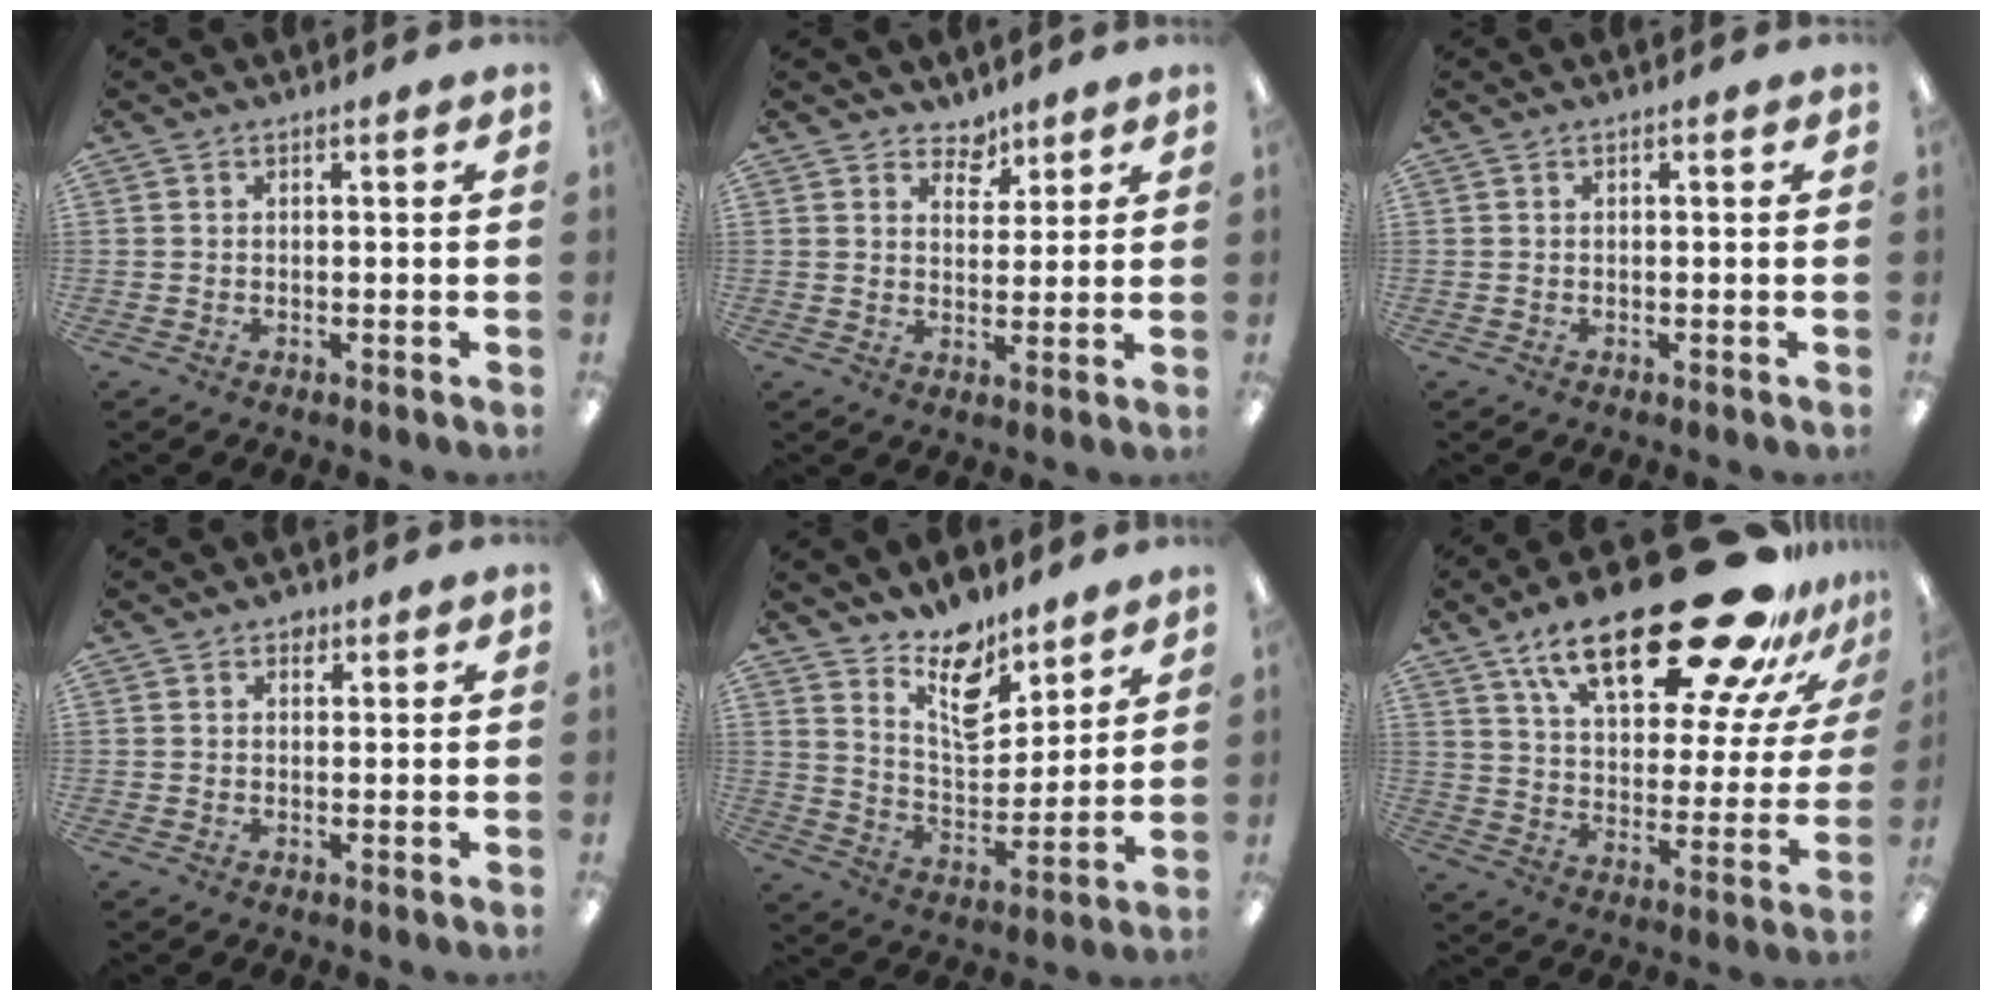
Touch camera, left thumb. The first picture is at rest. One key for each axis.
{"total": 4.5, "fx": 3.7, "fy": 2.5, "fz": 0.6, "tx": 0.000, "ty": -0.025, "tz": 0.065}
{"total": 0.0}
{"total": 1.8, "fx": 1.0, "fy": 1.2, "fz": 0.8, "tx": 0.001, "ty": -0.004, "tz": 0.015}
{"total": 11.9, "fx": 9.9, "fy": 4.8, "fz": 4.4, "tx": -0.064, "ty": -0.076, "tz": 0.183}
{"total": 30.9, "fx": 21.0, "fy": 11.1, "fz": 19.8, "tx": -0.297, "ty": -0.133, "tz": 0.338}